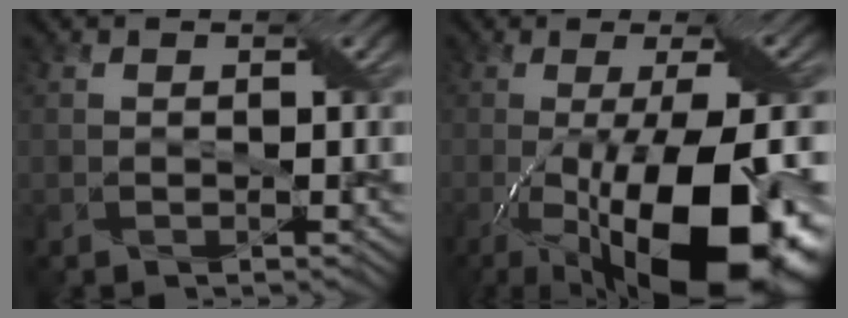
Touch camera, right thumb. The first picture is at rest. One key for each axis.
{"total": 19.0, "fx": -7.1, "fy": 6.3, "fz": 16.4, "tx": -0.258, "ty": -0.016, "tz": -0.103}